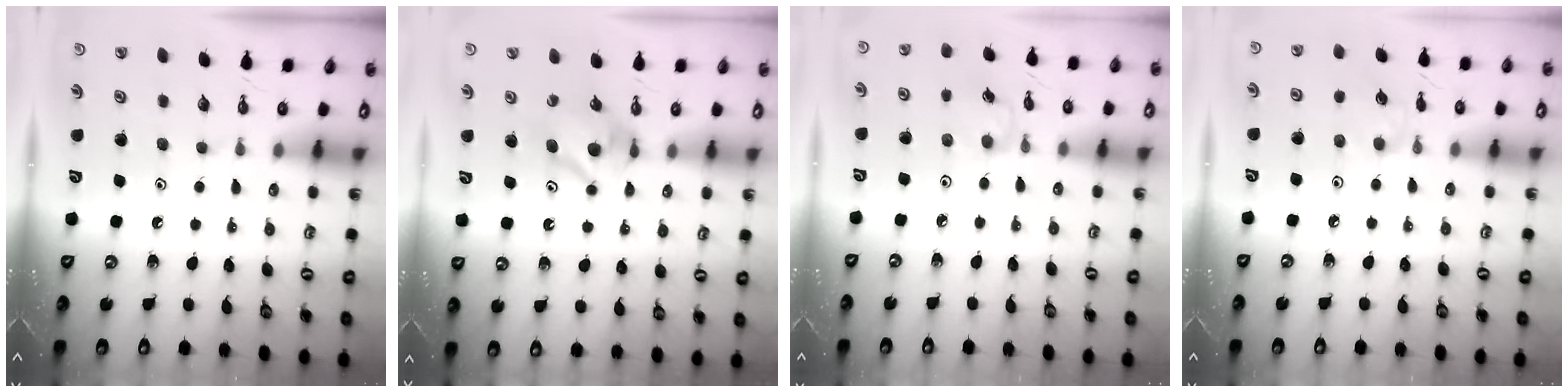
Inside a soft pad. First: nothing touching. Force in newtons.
{"total": 8.1, "press": 8.1, "slide": 0.2}
{"total": 2.8, "press": 2.8, "slide": 0.4}
{"total": 1.7, "press": 1.7, "slide": 0.4}